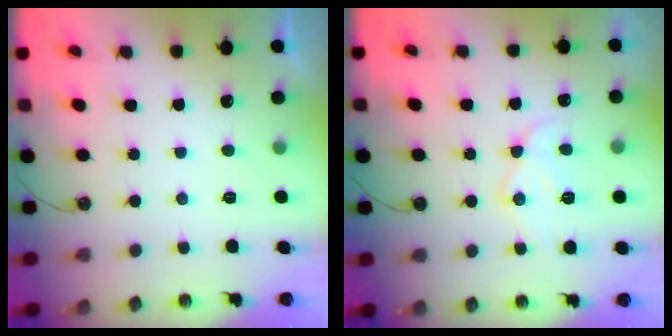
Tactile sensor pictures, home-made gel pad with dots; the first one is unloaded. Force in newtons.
{"total": 13.1, "press": 13.1, "slide": 1.1}